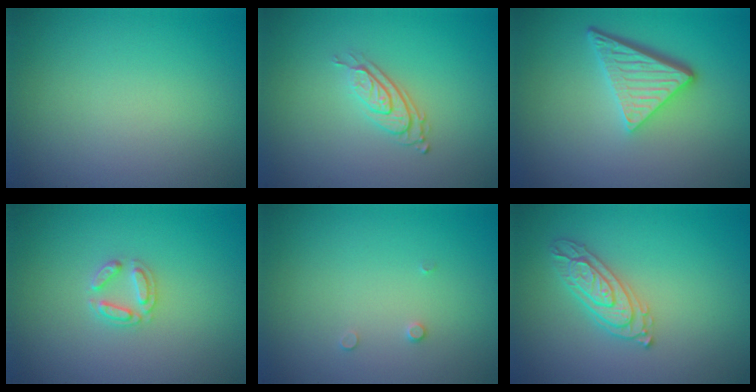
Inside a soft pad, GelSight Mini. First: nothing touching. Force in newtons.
{"total": 2.8, "press": 2.0, "slide": 2.1}
{"total": 4.9, "press": 3.5, "slide": 3.4}
{"total": 1.9, "press": 1.9, "slide": 0.3}
{"total": 0.6, "press": 0.6, "slide": 0.2}
{"total": 3.0, "press": 2.9, "slide": 0.7}